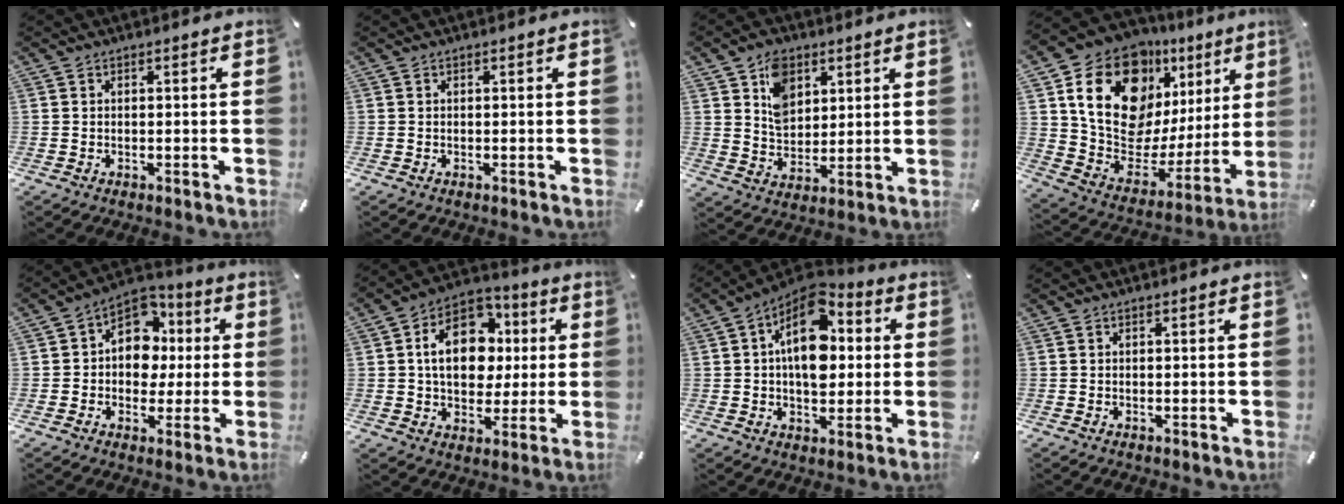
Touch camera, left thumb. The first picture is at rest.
{"total": 0.0}
{"total": 8.6, "force": [4.4, 6.6, 3.4], "torque": [-0.058, -0.006, 0.082]}
{"total": 19.5, "force": [11.1, 12.4, 10.2], "torque": [-0.175, -0.088, 0.196]}
{"total": 11.6, "force": [1.6, 10.0, 5.5], "torque": [-0.090, -0.008, 0.031]}
{"total": 16.0, "force": [2.0, 12.0, 10.4], "torque": [-0.178, 0.006, 0.037]}
{"total": 16.2, "force": [3.1, 10.6, 11.8], "torque": [-0.186, -0.025, 0.054]}
{"total": 0.0}